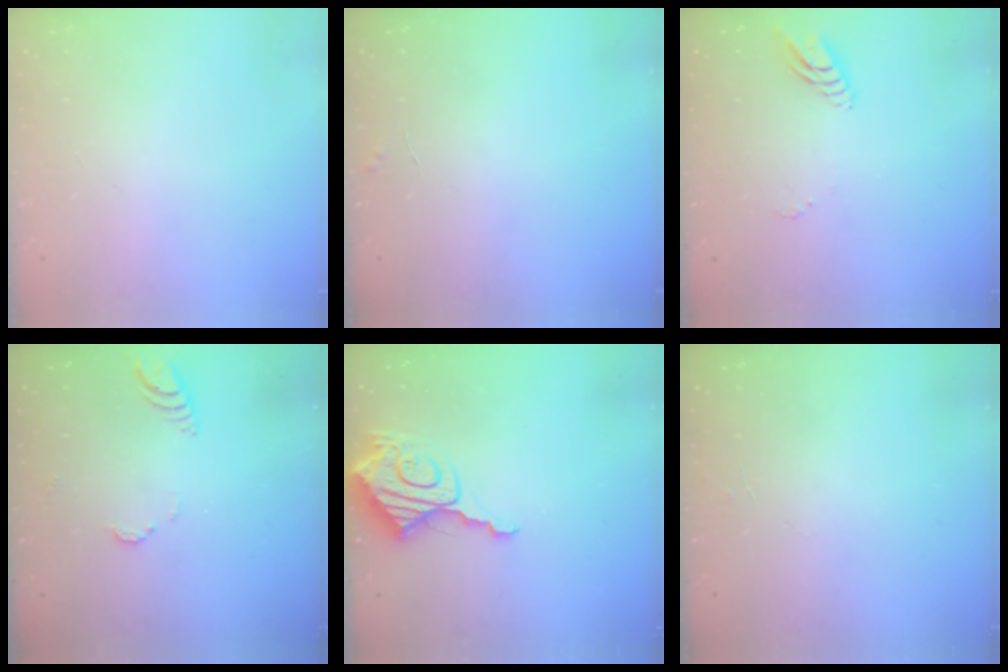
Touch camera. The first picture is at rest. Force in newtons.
{"total": 2.8, "press": 2.8, "slide": 0.3}
{"total": 8.7, "press": 8.6, "slide": 1.1}
{"total": 3.8, "press": 3.8, "slide": 0.3}
{"total": 12.7, "press": 12.6, "slide": 1.6}
{"total": 3.6, "press": 3.6, "slide": 0.3}